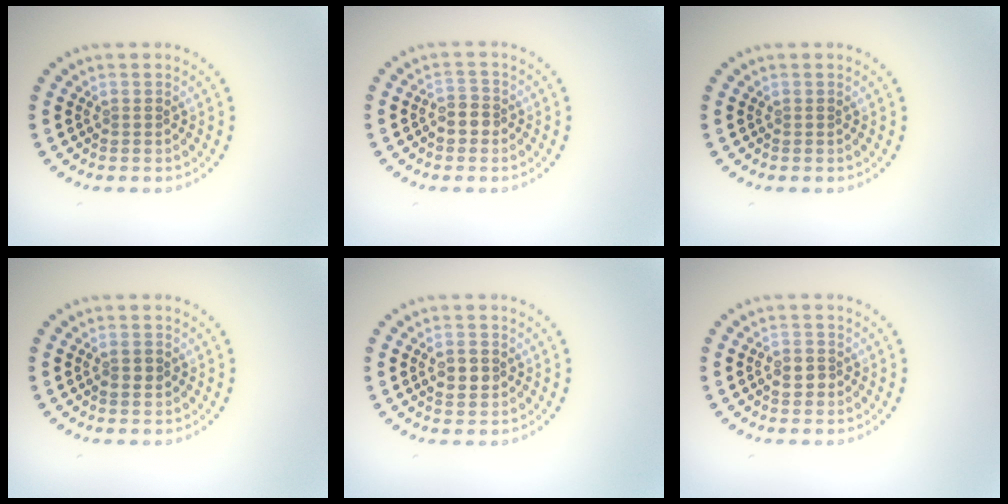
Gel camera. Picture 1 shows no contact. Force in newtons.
{"total": 1.8, "press": 1.7, "slide": 0.6}
{"total": 0.0}
{"total": 1.2, "press": 1.1, "slide": 0.1}
{"total": 2.0, "press": 1.9, "slide": 0.3}
{"total": 1.5, "press": 1.5, "slide": 0.3}